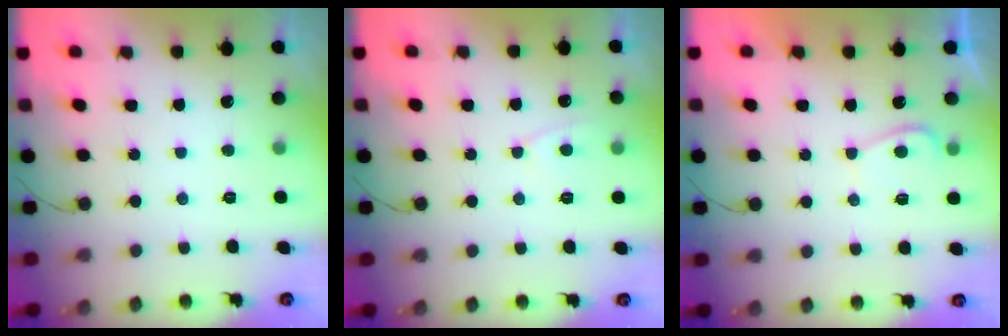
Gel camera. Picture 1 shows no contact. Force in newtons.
{"total": 3.3, "press": 3.3, "slide": 0.3}
{"total": 2.3, "press": 2.2, "slide": 0.8}